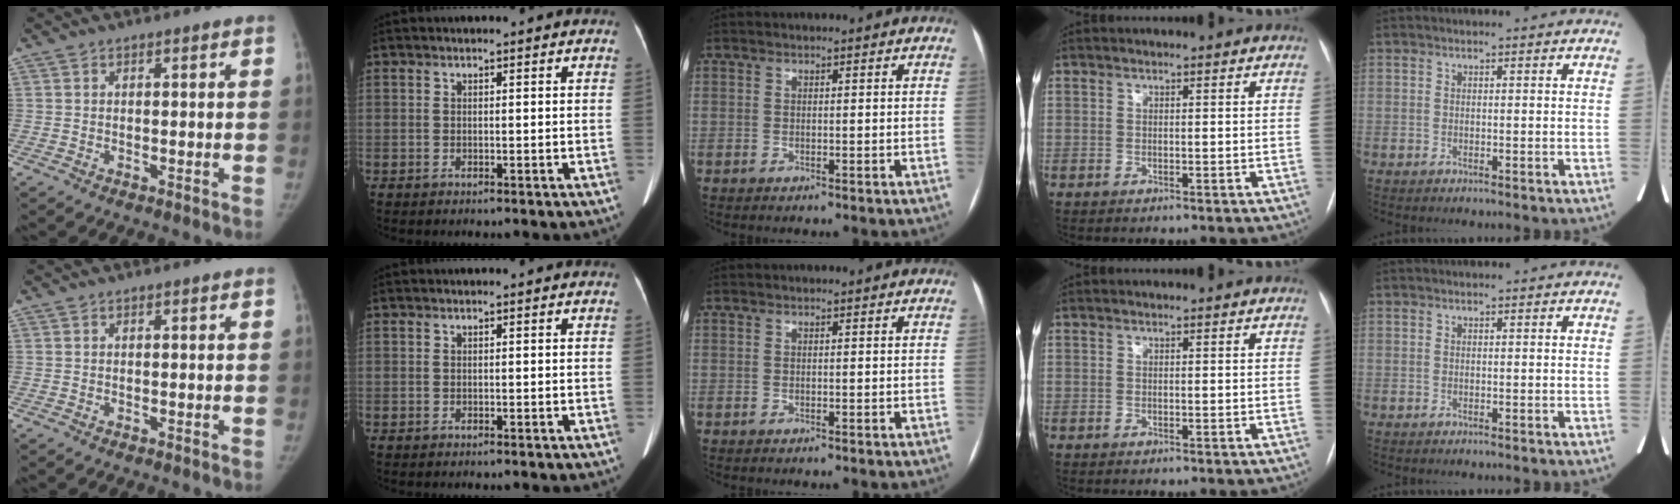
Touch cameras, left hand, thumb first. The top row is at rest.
{}